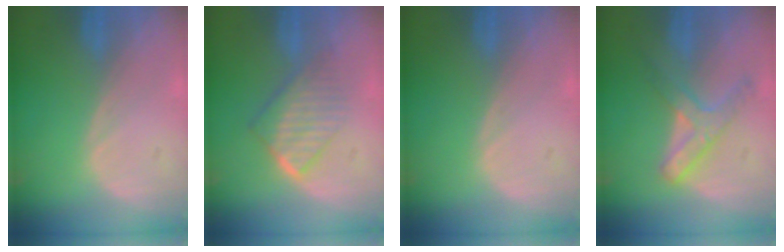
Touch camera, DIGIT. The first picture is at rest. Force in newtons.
{"total": 6.6, "press": 5.9, "slide": 3.0}
{"total": 0.0}
{"total": 5.9, "press": 5.6, "slide": 1.7}